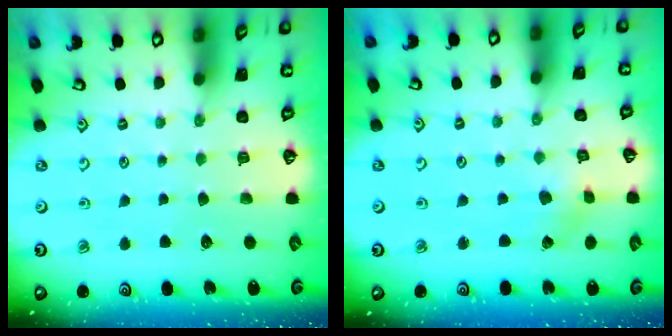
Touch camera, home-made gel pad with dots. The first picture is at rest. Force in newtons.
{"total": 1.4, "press": 1.4, "slide": 0.3}